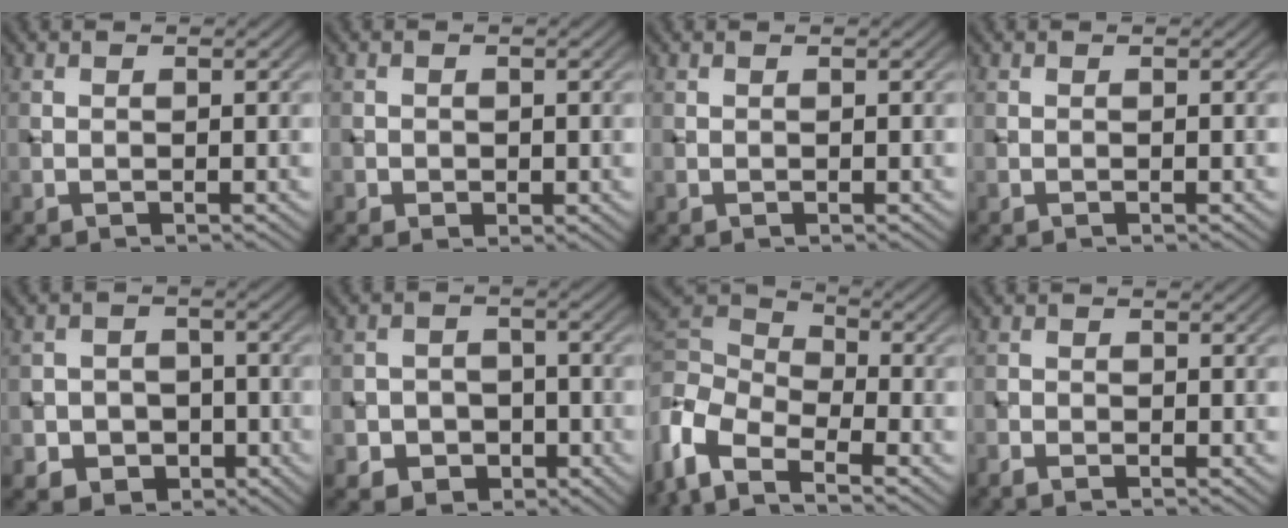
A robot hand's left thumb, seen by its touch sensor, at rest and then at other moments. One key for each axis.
{"total": 1.2, "fx": -0.3, "fy": 1.0, "fz": 0.6, "tx": -0.011, "ty": -0.006, "tz": -0.004}
{"total": 0.0}
{"total": 0.0}
{"total": 5.8, "fx": -2.4, "fy": 5.0, "fz": 1.6, "tx": -0.030, "ty": -0.004, "tz": -0.060}
{"total": 5.4, "fx": -2.5, "fy": 4.5, "fz": 1.6, "tx": -0.019, "ty": -0.001, "tz": -0.063}
{"total": 8.8, "fx": -3.6, "fy": 4.4, "fz": 6.6, "tx": -0.159, "ty": 0.000, "tz": -0.086}
{"total": 1.4, "fx": -1.2, "fy": 0.6, "fz": 0.5, "tx": -0.011, "ty": -0.003, "tz": -0.026}